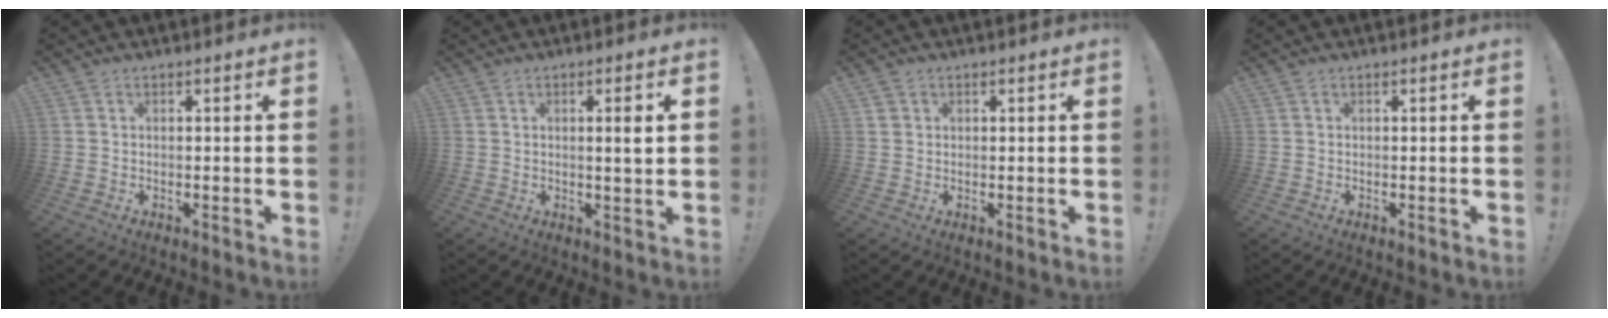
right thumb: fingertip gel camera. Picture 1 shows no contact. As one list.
[{"total": 4.0, "force": [0.8, -0.2, 4.0], "torque": [-0.060, -0.008, 0.008]}, {"total": 1.3, "force": [0.7, 1.1, 0.2], "torque": [-0.006, 0.003, 0.014]}, {"total": 0.0}]